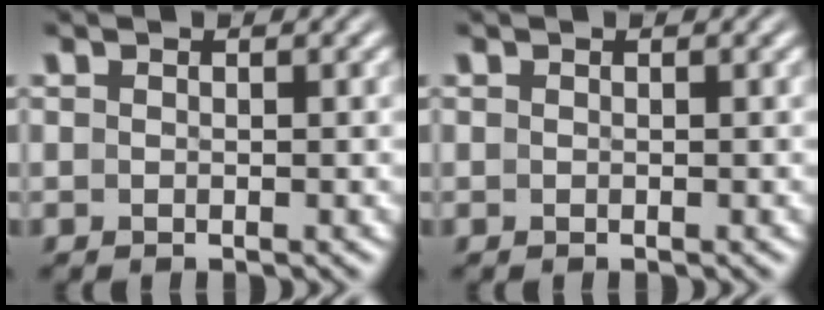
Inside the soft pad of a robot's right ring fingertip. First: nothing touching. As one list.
[{"total": 0.0}]